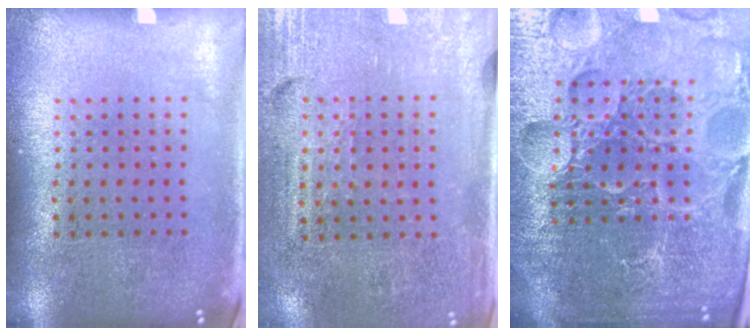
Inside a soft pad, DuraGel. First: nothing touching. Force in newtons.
{"total": 3.4, "press": 3.1, "slide": 1.4}
{"total": 6.2, "press": 5.6, "slide": 2.8}